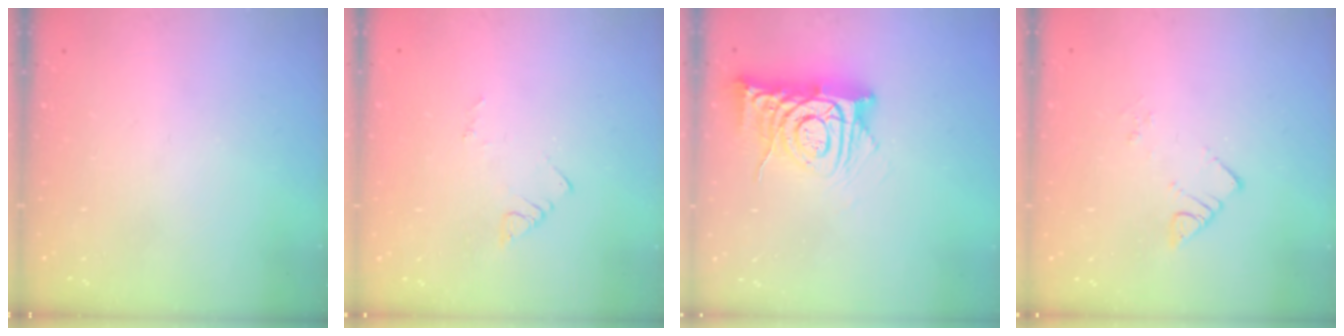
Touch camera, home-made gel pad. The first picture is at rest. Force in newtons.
{"total": 3.7, "press": 3.7, "slide": 0.2}
{"total": 12.0, "press": 11.9, "slide": 1.2}
{"total": 2.6, "press": 2.6, "slide": 0.1}